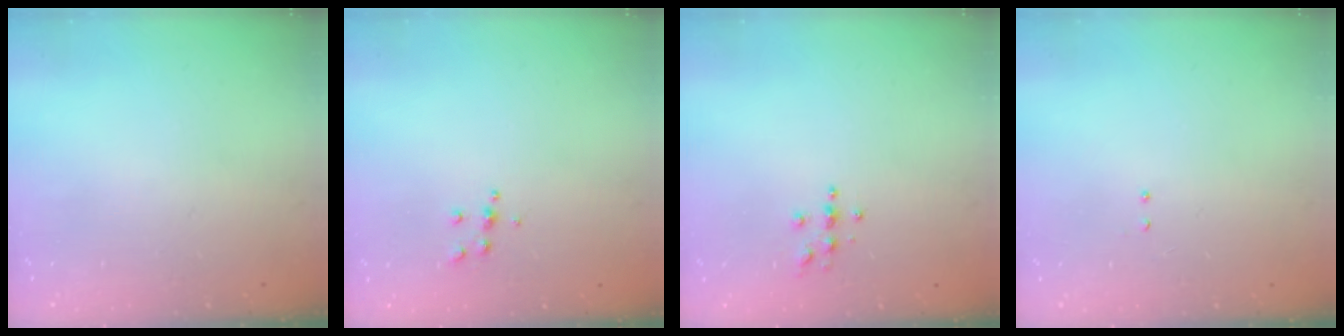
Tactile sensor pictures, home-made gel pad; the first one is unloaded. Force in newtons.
{"total": 4.8, "press": 4.7, "slide": 0.6}
{"total": 4.0, "press": 3.9, "slide": 0.4}
{"total": 2.1, "press": 2.0, "slide": 0.6}